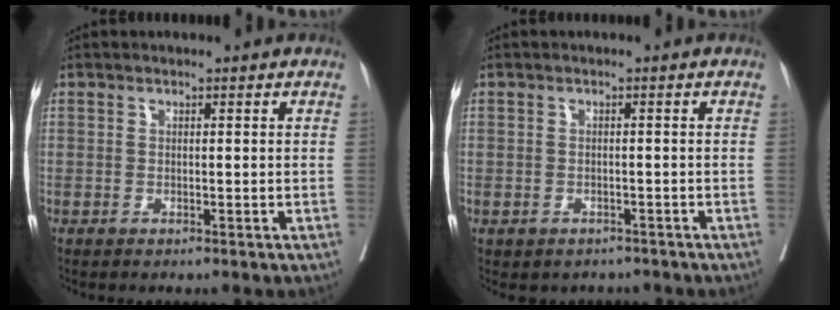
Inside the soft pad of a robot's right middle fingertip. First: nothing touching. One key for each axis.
{"total": 3.1, "fx": -2.4, "fy": 1.8, "fz": 0.4, "tx": -0.004, "ty": 0.011, "tz": -0.029}